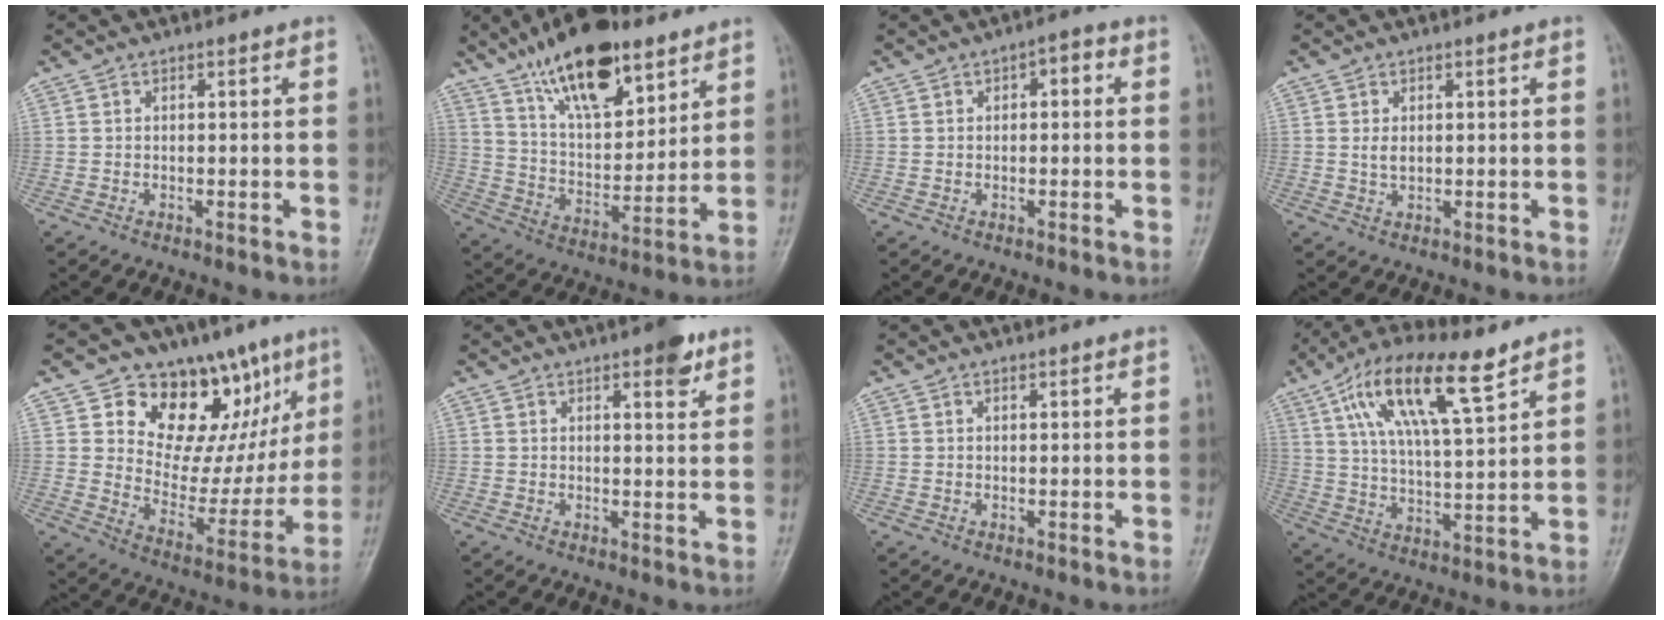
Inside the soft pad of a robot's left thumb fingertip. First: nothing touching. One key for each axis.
{"total": 19.3, "fx": 12.5, "fy": 8.0, "fz": 12.4, "tx": -0.172, "ty": -0.059, "tz": 0.224}
{"total": 3.0, "fx": 0.7, "fy": 1.7, "fz": 2.4, "tx": -0.020, "ty": 0.010, "tz": 0.003}
{"total": 1.9, "fx": 0.5, "fy": 1.2, "fz": 1.4, "tx": -0.024, "ty": -0.003, "tz": 0.013}
{"total": 21.3, "fx": 10.9, "fy": 13.2, "fz": 12.7, "tx": -0.103, "ty": -0.043, "tz": 0.173}
{"total": 5.1, "fx": 3.1, "fy": 1.6, "fz": 3.7, "tx": -0.039, "ty": -0.013, "tz": 0.037}
{"total": 0.6, "fx": 0.5, "fy": 0.2, "fz": 0.2, "tx": -0.006, "ty": -0.004, "tz": 0.008}
{"total": 16.3, "fx": 8.9, "fy": 5.1, "fz": 12.7, "tx": -0.215, "ty": -0.019, "tz": 0.160}